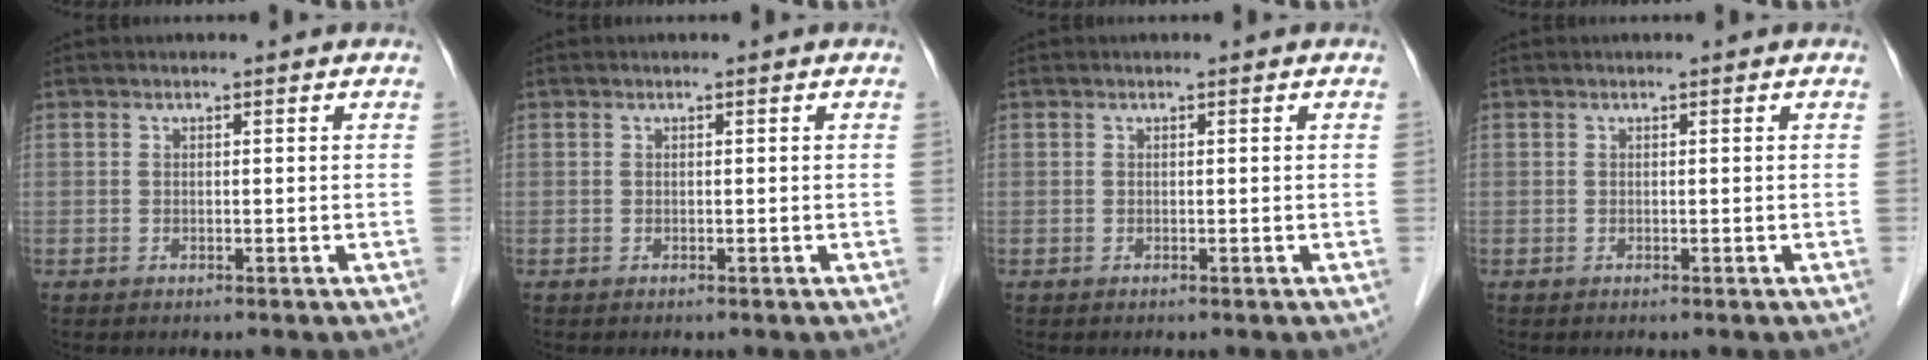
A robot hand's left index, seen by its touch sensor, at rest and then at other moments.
{"total": 0.0}
{"total": 0.0}
{"total": 0.0}